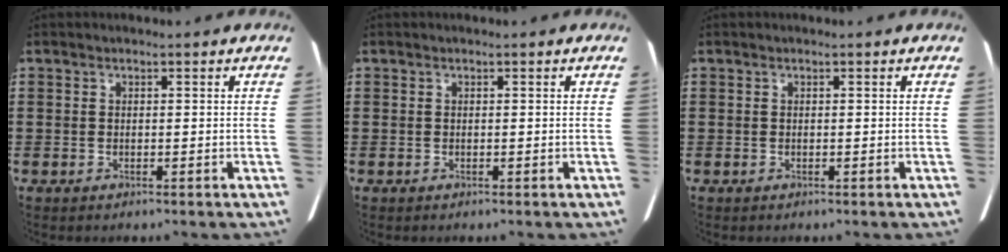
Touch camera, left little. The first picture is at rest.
{"total": 0.0}
{"total": 0.0}